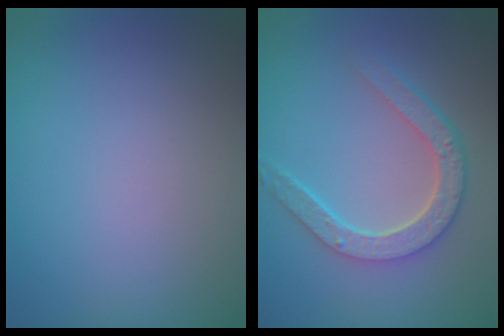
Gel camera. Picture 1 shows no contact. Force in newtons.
{"total": 4.6, "press": 3.6, "slide": 2.8}